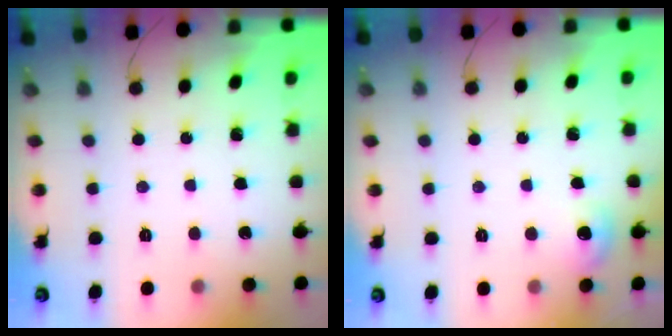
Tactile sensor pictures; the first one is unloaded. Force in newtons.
{"total": 5.9, "press": 5.7, "slide": 1.6}